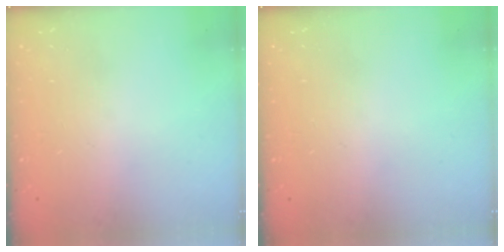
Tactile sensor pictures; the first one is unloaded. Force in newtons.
{"total": 0.0}